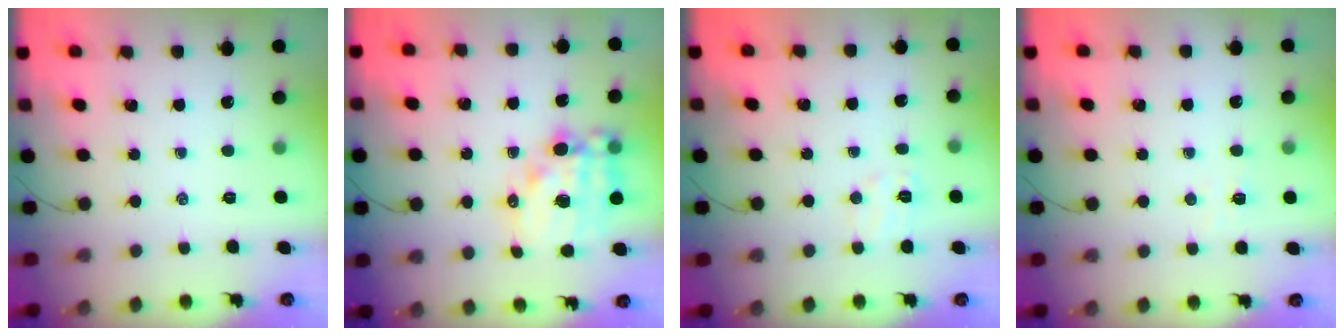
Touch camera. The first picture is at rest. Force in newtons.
{"total": 15.2, "press": 14.8, "slide": 3.5}
{"total": 5.5, "press": 5.4, "slide": 1.1}
{"total": 3.1, "press": 2.9, "slide": 0.9}